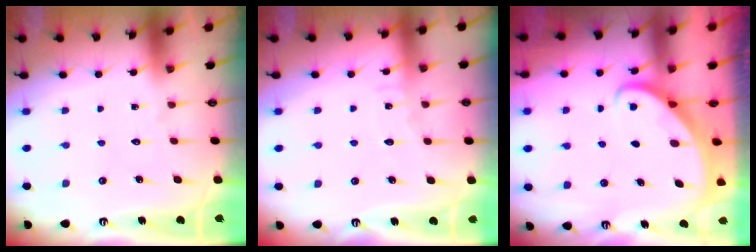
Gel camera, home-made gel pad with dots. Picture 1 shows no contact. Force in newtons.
{"total": 5.5, "press": 5.5, "slide": 0.4}
{"total": 2.6, "press": 2.6, "slide": 0.3}